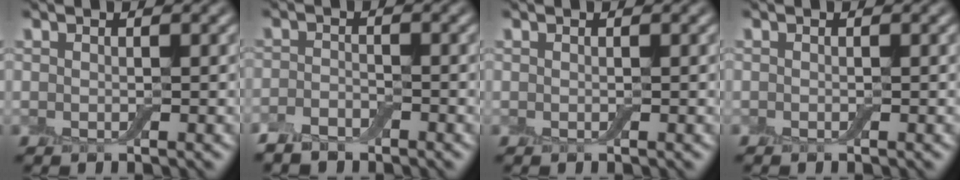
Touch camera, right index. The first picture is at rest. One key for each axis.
{"total": 2.2, "fx": -1.8, "fy": 0.9, "fz": 0.7, "tx": -0.015, "ty": 0.001, "tz": -0.043}
{"total": 0.0}
{"total": 0.0}